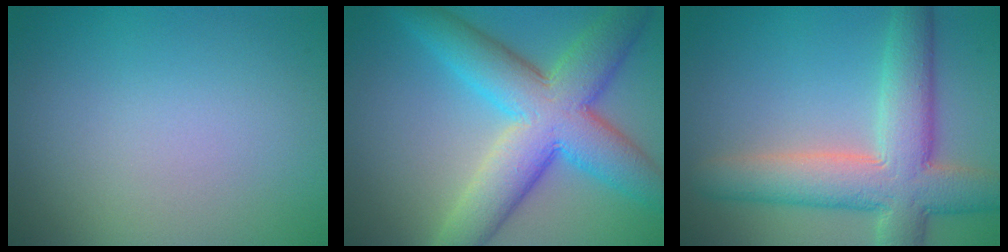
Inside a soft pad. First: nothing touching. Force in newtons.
{"total": 10.0, "press": 10.0, "slide": 0.2}
{"total": 8.4, "press": 8.4, "slide": 0.8}